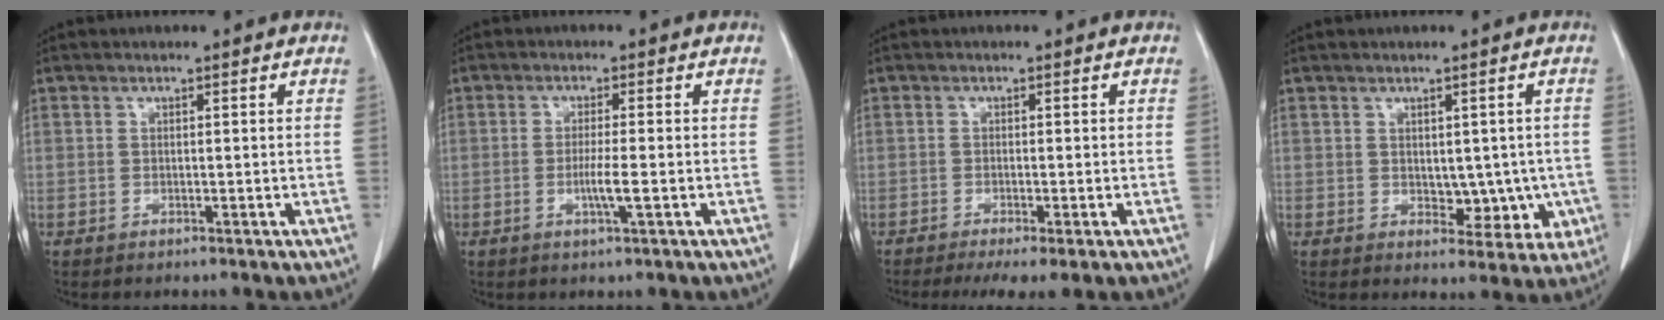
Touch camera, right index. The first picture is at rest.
{"total": 3.3, "force": [-0.8, -0.3, 3.1], "torque": [-0.061, -0.004, -0.015]}
{"total": 4.6, "force": [-3.0, 0.4, 3.4], "torque": [-0.052, -0.014, -0.047]}
{"total": 5.4, "force": [-0.4, 3.6, 4.0], "torque": [-0.028, 0.005, 0.008]}